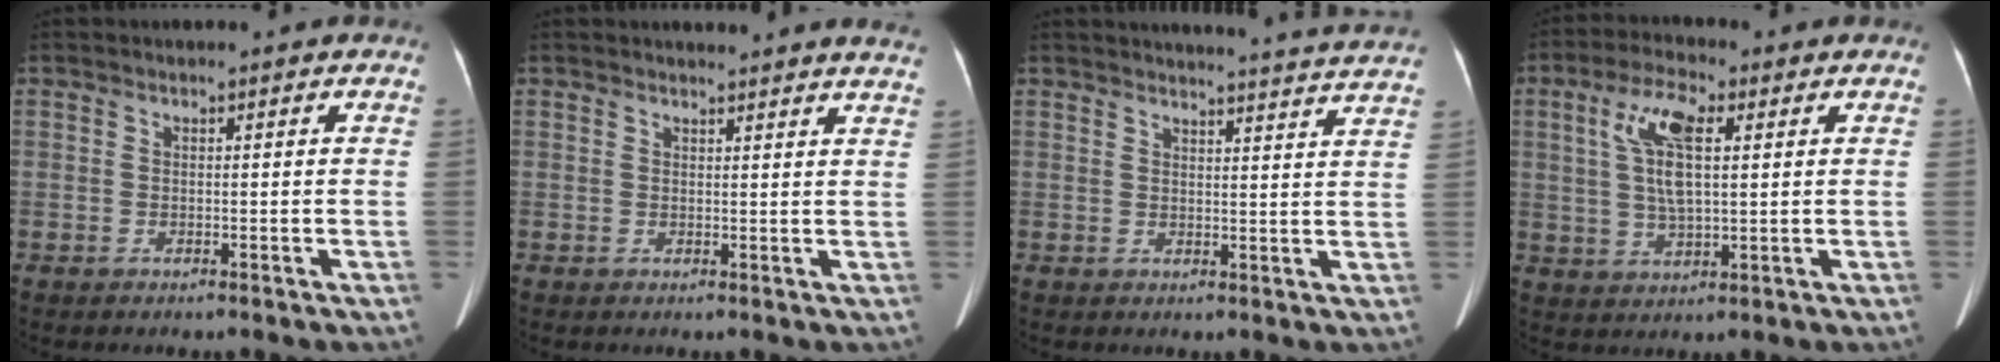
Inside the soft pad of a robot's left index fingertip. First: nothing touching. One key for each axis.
{"total": 9.0, "fx": 8.8, "fy": 0.0, "fz": 2.0, "tx": -0.014, "ty": -0.016, "tz": 0.075}
{"total": 15.7, "fx": 15.2, "fy": -1.1, "fz": 3.7, "tx": -0.050, "ty": -0.052, "tz": 0.164}
{"total": 8.7, "fx": 2.4, "fy": 2.3, "fz": 8.0, "tx": -0.170, "ty": 0.012, "tz": 0.047}